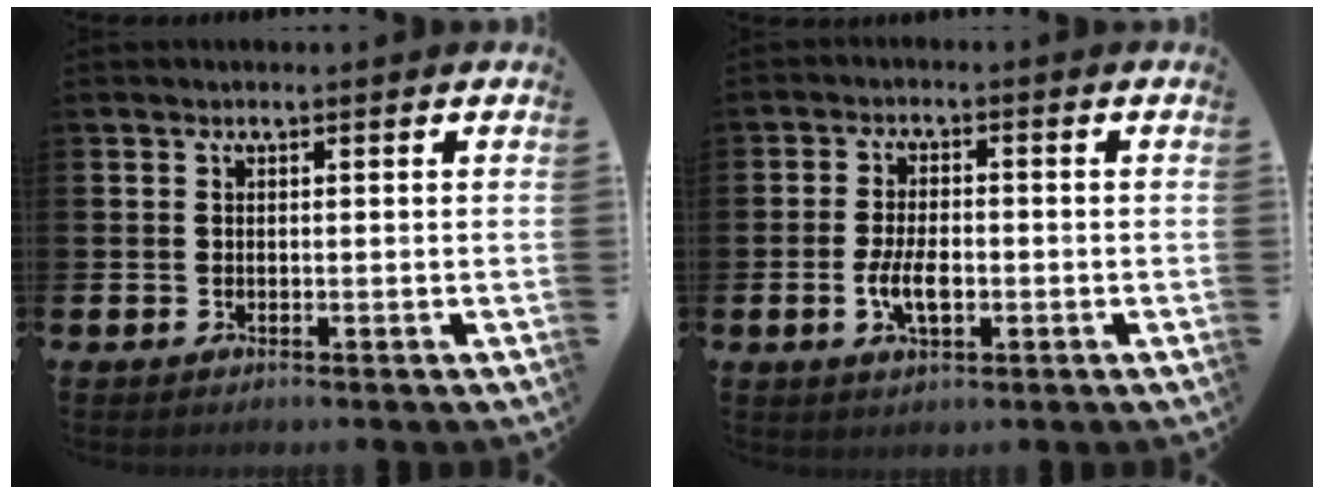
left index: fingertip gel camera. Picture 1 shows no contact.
{"total": 4.6, "force": [-1.0, 2.2, 3.9], "torque": [-0.066, 0.000, -0.020]}